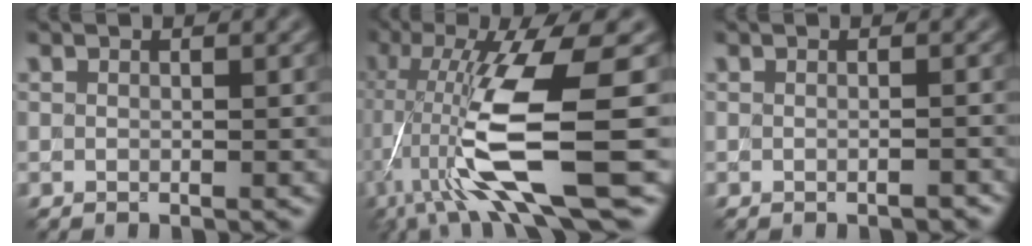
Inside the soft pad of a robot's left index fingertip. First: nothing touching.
{"total": 11.1, "force": [-2.6, 1.9, 10.7], "torque": [-0.193, -0.004, -0.044]}
{"total": 1.1, "force": [-0.5, 0.4, 0.9], "torque": [-0.008, -0.001, -0.013]}